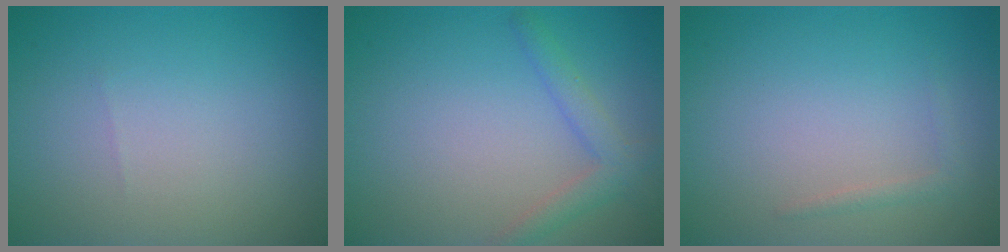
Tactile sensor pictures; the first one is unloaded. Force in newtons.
{"total": 2.3, "press": 2.3, "slide": 0.3}
{"total": 0.9, "press": 0.9, "slide": 0.1}